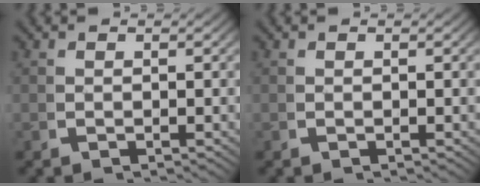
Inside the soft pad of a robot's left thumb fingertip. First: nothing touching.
{"total": 0.0}